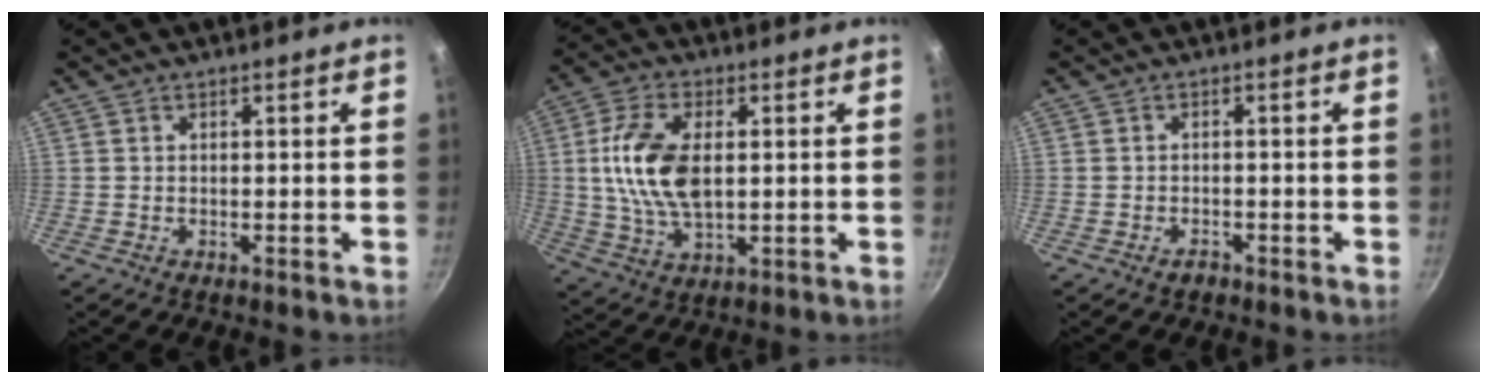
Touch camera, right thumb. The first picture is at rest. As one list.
[{"total": 13.4, "force": [1.5, 7.3, 11.1], "torque": [-0.208, 0.004, 0.027]}, {"total": 1.7, "force": [-1.2, 1.0, 0.7], "torque": [-0.008, 0.012, -0.016]}]